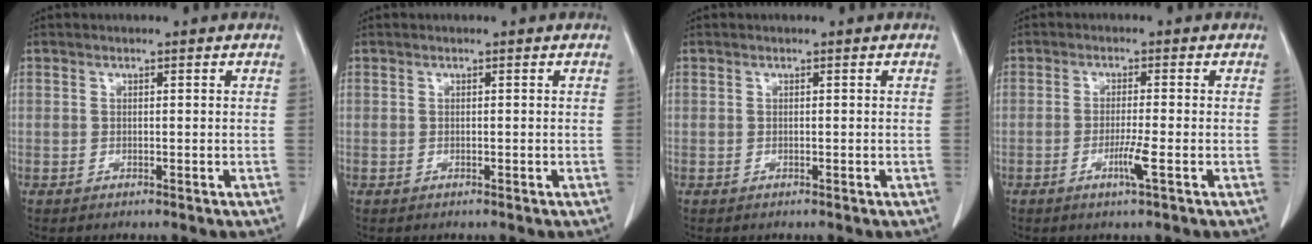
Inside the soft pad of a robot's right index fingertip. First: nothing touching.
{"total": 0.0}
{"total": 0.0}
{"total": 3.3, "force": [-1.3, -0.4, 3.0], "torque": [-0.060, -0.007, -0.027]}